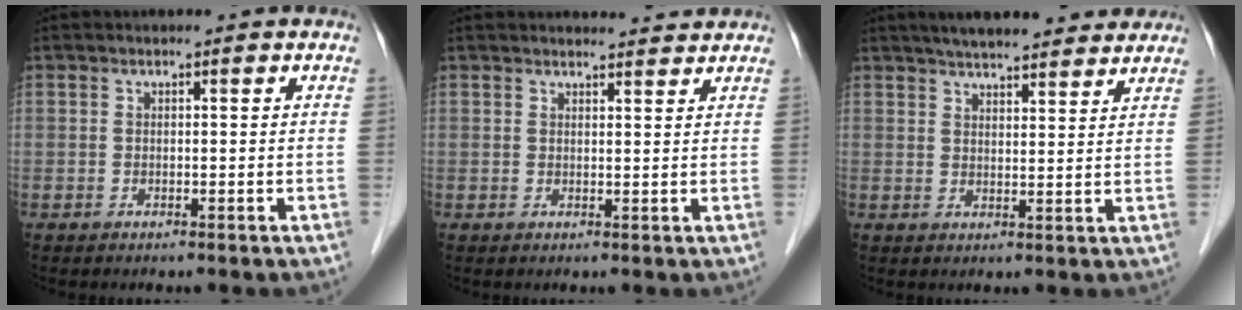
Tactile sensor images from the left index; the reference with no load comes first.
{"total": 4.4, "force": [4.4, 0.6, 0.5], "torque": [-0.010, 0.006, 0.049]}
{"total": 12.9, "force": [11.2, 2.5, 5.9], "torque": [-0.081, 0.026, 0.151]}